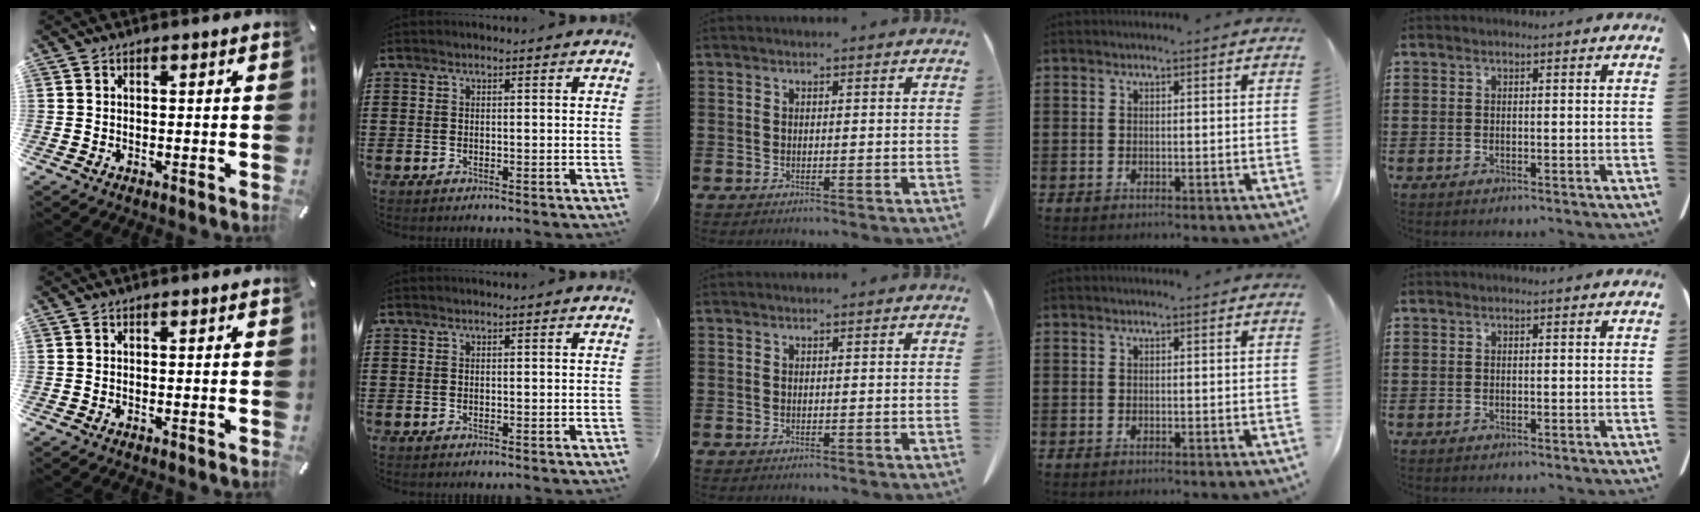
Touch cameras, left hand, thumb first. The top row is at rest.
{}